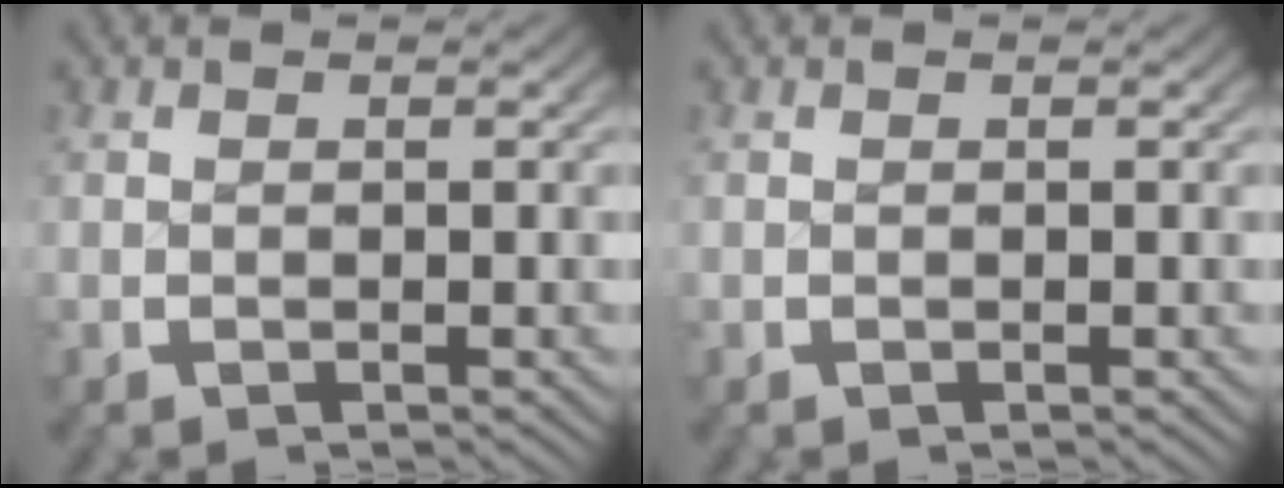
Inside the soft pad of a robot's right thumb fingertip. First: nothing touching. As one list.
[{"total": 0.0}]